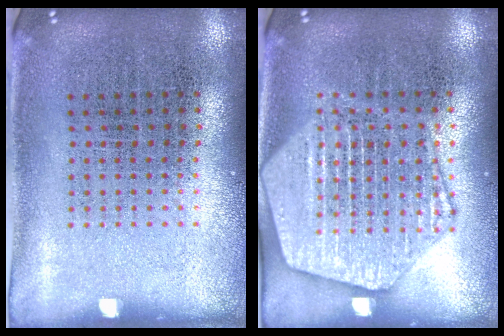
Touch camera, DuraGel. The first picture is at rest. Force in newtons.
{"total": 2.9, "press": 2.8, "slide": 0.4}